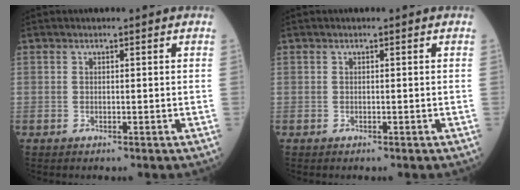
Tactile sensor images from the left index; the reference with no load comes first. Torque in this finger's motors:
{"motor_torque": [0.00, 0.00, 0.01, 0.00]}